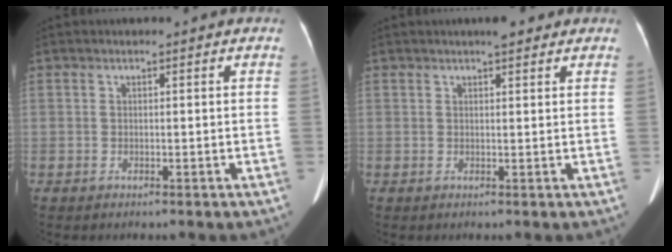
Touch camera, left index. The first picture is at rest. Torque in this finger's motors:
{"motor_torque": [0.48, -0.51, 0.10, 0.03]}